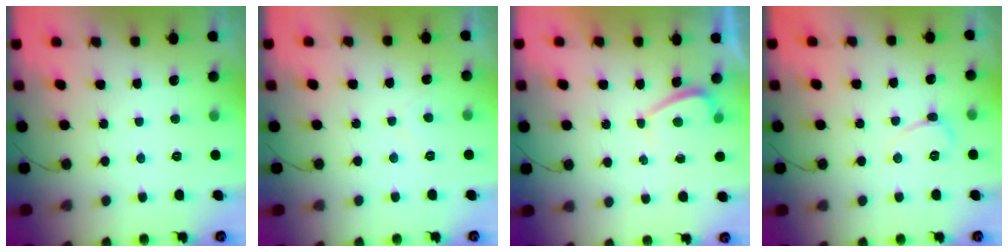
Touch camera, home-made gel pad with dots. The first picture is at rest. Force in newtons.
{"total": 0.8, "press": 0.6, "slide": 0.4}
{"total": 1.0, "press": 0.9, "slide": 0.5}
{"total": 3.6, "press": 3.6, "slide": 0.5}